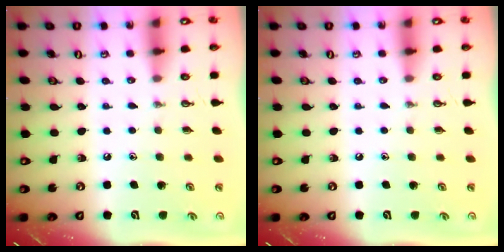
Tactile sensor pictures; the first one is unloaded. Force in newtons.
{"total": 0.0}